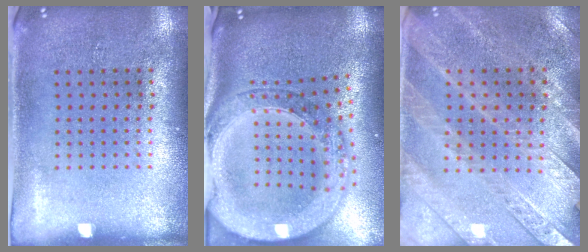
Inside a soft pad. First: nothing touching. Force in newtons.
{"total": 3.8, "press": 3.0, "slide": 2.3}
{"total": 2.9, "press": 2.7, "slide": 1.1}